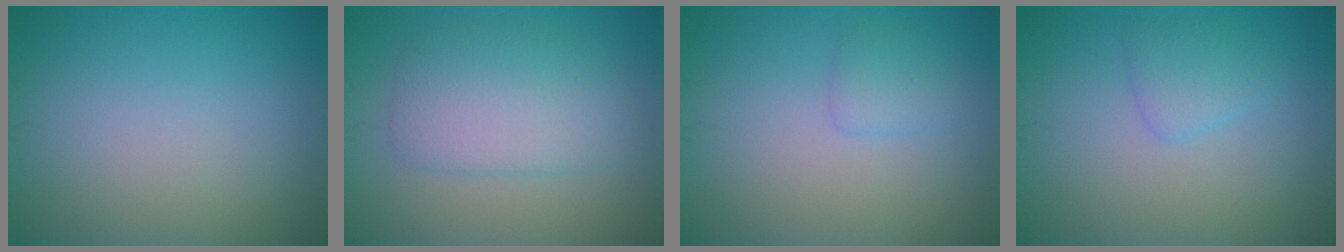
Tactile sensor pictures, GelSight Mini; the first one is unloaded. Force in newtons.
{"total": 4.6, "press": 4.5, "slide": 0.2}
{"total": 1.4, "press": 1.4, "slide": 0.1}
{"total": 1.8, "press": 1.8, "slide": 0.1}